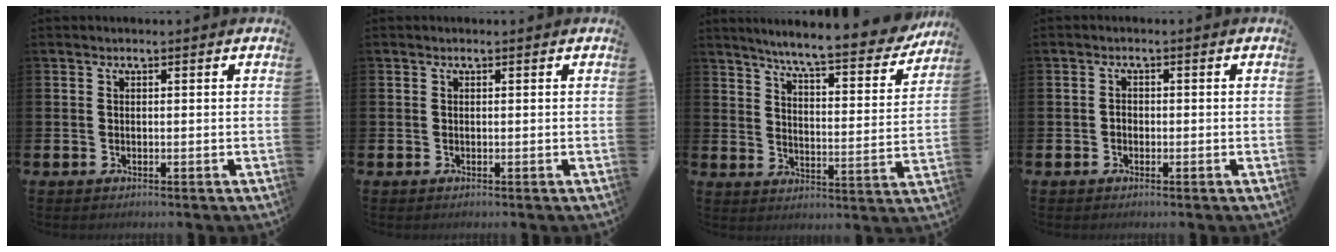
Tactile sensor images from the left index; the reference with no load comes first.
{"total": 0.0}
{"total": 7.5, "force": [6.9, 0.3, 2.9], "torque": [-0.067, -0.058, 0.112]}
{"total": 1.0, "force": [-0.4, 0.9, 0.4], "torque": [-0.002, 0.002, -0.010]}